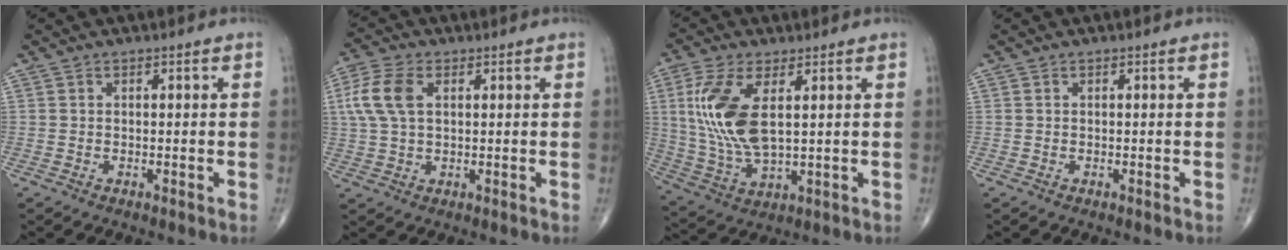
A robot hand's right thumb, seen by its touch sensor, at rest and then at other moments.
{"total": 8.3, "force": [2.0, 4.8, 6.4], "torque": [-0.154, 0.013, 0.039]}
{"total": 13.8, "force": [3.1, 6.1, 12.0], "torque": [-0.264, -0.010, 0.071]}
{"total": 0.0}